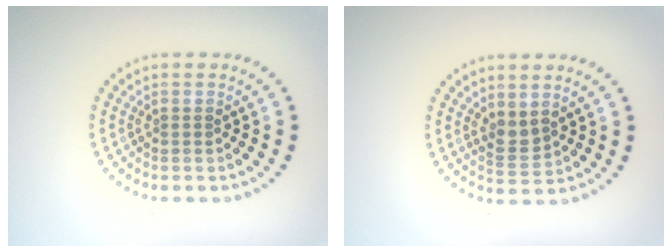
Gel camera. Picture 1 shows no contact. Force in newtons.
{"total": 1.8, "press": 1.5, "slide": 1.0}